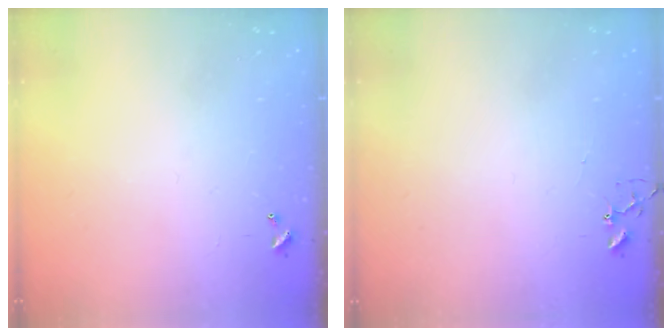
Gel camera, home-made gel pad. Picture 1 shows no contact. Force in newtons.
{"total": 3.9, "press": 3.8, "slide": 0.2}